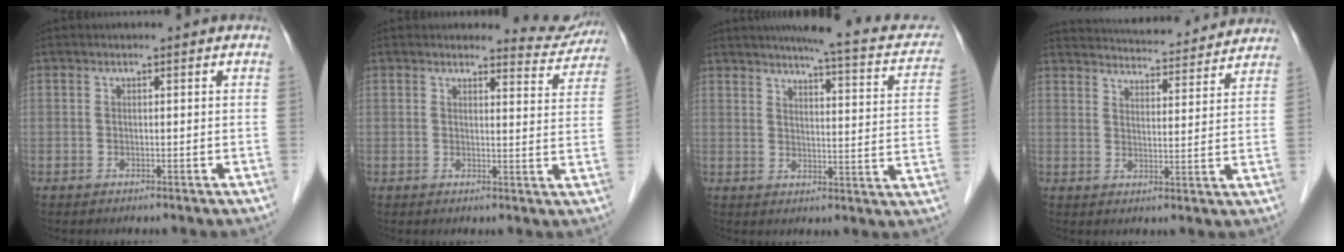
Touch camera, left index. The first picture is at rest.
{"total": 4.9, "force": [4.8, 0.8, -0.7], "torque": [0.014, -0.032, 0.040]}
{"total": 14.5, "force": [11.8, 2.8, 8.1], "torque": [-0.091, -0.004, 0.125]}
{"total": 19.7, "force": [18.8, 3.2, 5.0], "torque": [-0.076, 0.011, 0.245]}